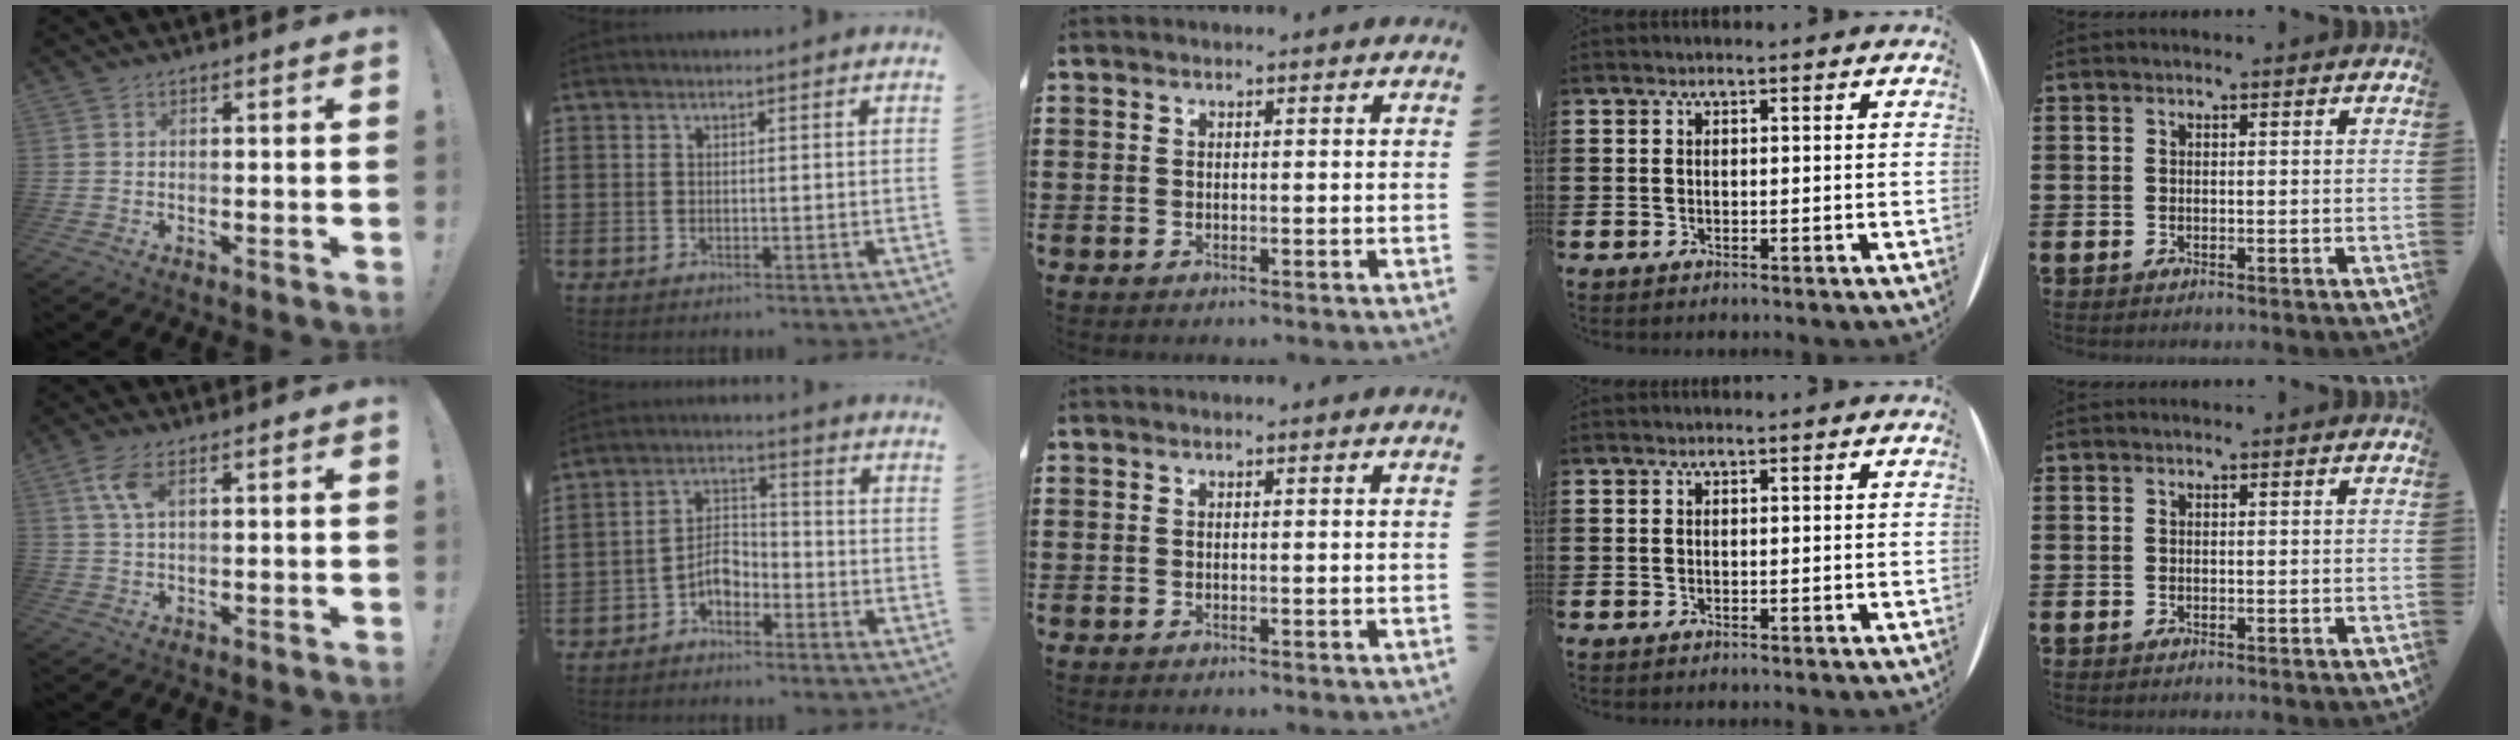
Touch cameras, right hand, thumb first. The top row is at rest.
{"thumb": {"total": 6.2, "force": [2.5, 3.0, 4.8], "torque": [-0.095, -0.002, 0.046]}, "index": {"total": 4.6, "force": [-2.8, 2.7, 2.5], "torque": [-0.053, 0.011, -0.055]}}